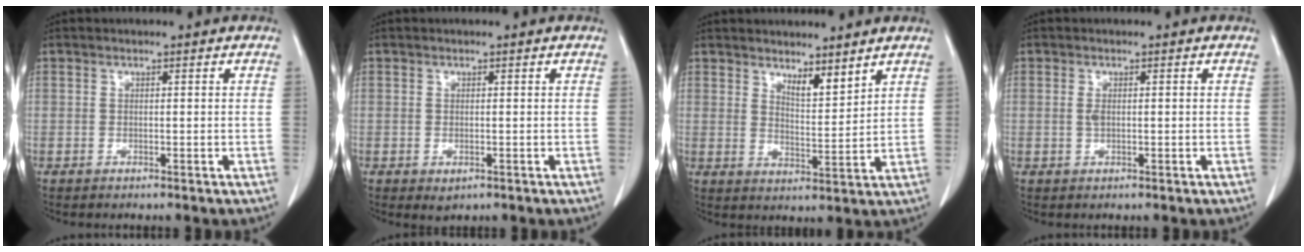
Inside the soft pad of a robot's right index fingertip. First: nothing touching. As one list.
[{"total": 1.5, "force": [-0.6, 0.9, 1.0], "torque": [-0.011, -0.002, 0.000]}, {"total": 4.4, "force": [3.7, 0.8, 2.2], "torque": [-0.039, -0.017, 0.069]}, {"total": 1.3, "force": [0.1, 0.5, 1.2], "torque": [-0.026, 0.000, 0.003]}]